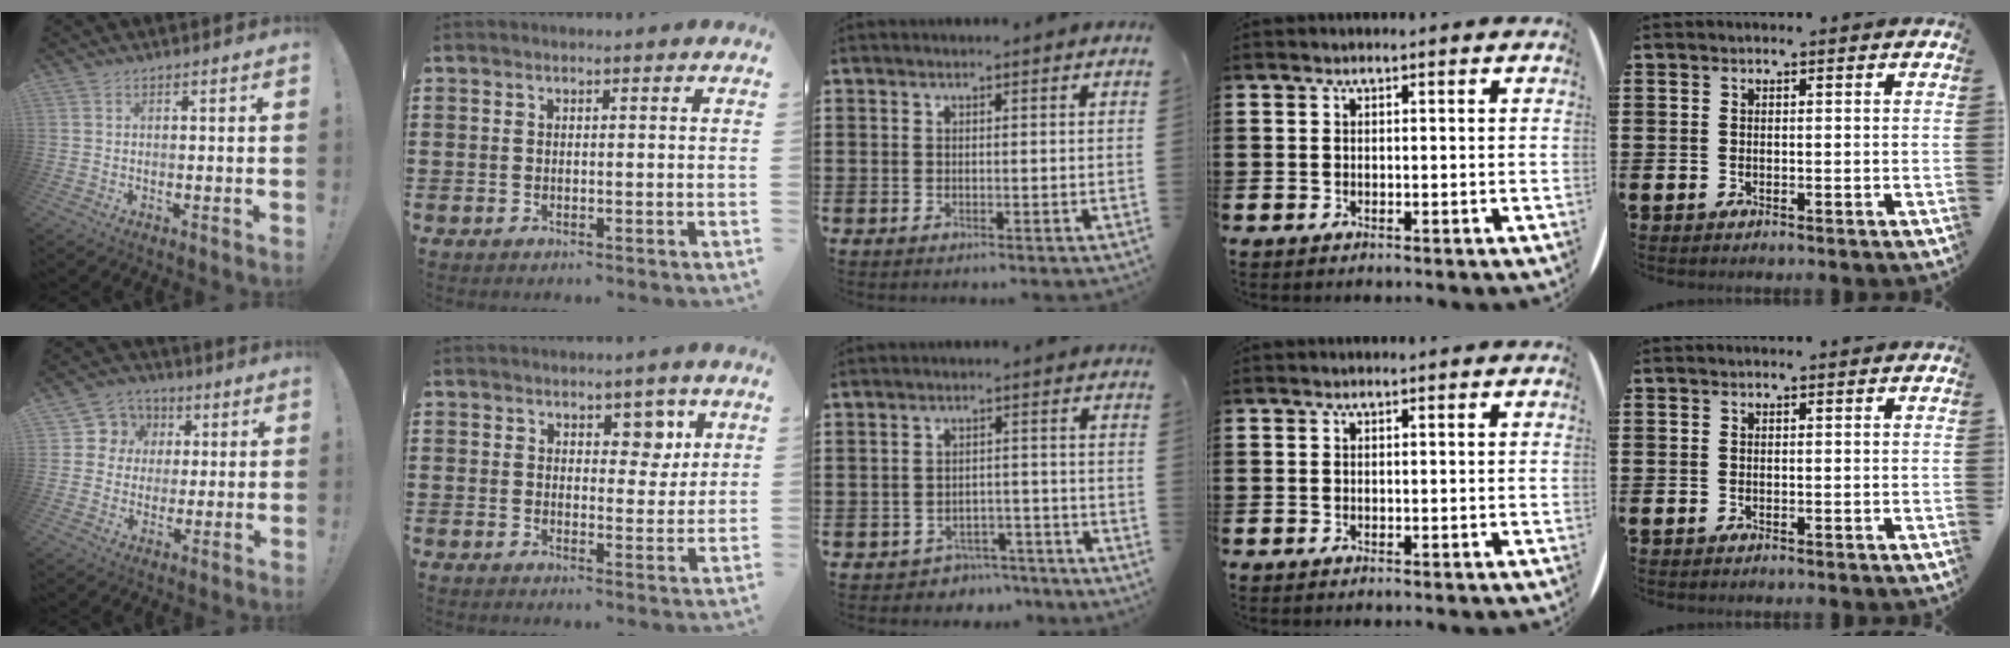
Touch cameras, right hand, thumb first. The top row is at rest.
{"thumb": {"total": 8.4, "force": [1.3, 8.1, 1.9], "torque": [-0.029, -0.001, 0.032]}, "index": {"total": 4.5, "force": [2.6, 2.8, 2.3], "torque": [-0.025, -0.001, 0.040]}, "middle": {"total": 2.5, "force": [-2.4, 0.6, -0.1], "torque": [-0.009, -0.001, -0.053]}}